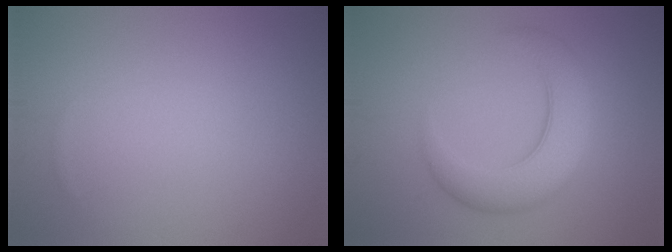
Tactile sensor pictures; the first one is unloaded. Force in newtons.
{"total": 6.0, "press": 6.0, "slide": 0.1}